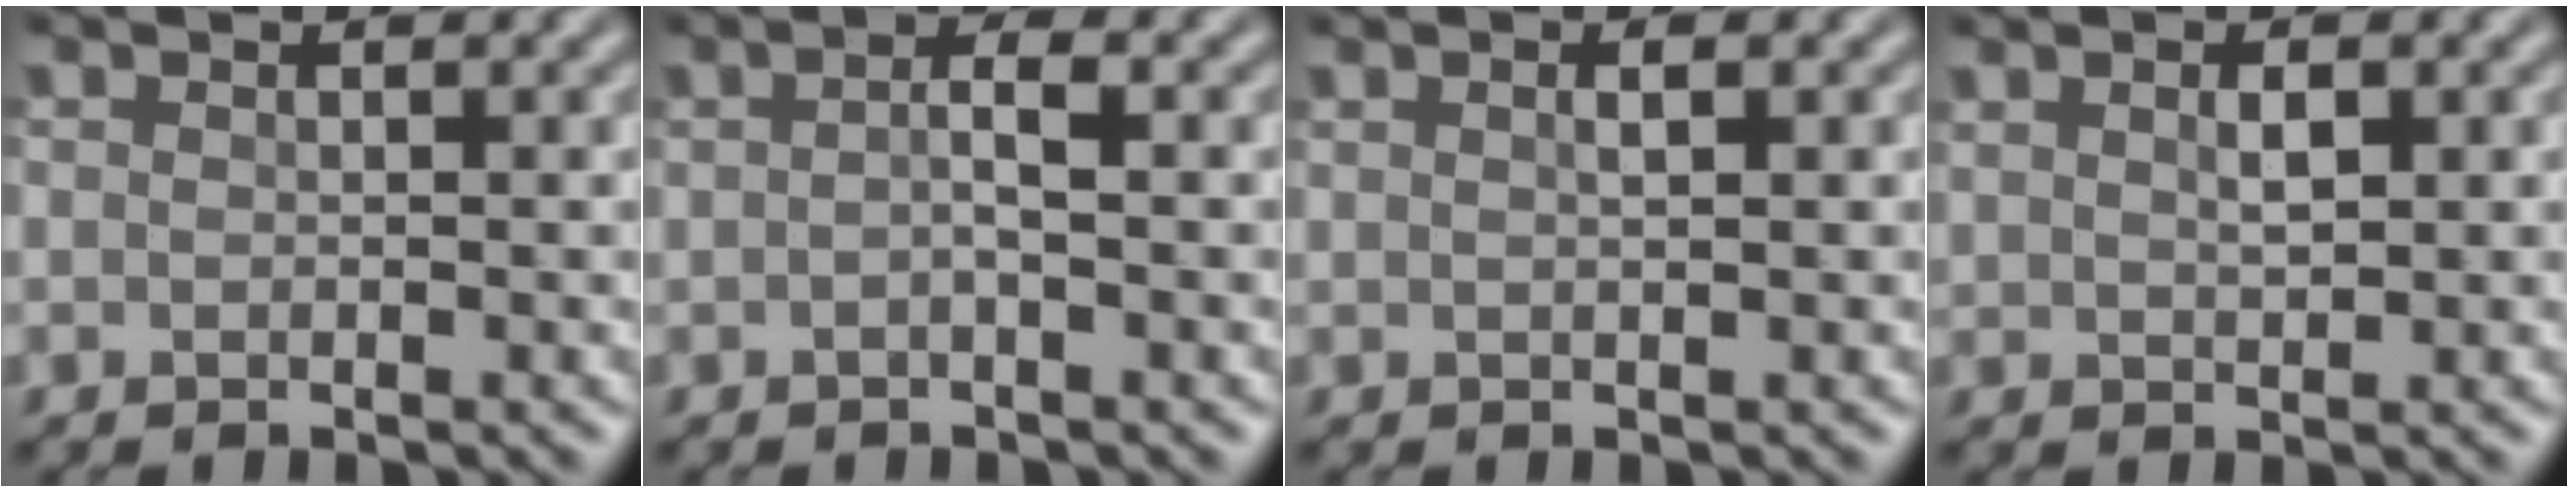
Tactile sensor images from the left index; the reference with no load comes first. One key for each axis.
{"total": 1.8, "fx": -0.2, "fy": 0.4, "fz": 1.7, "tx": -0.036, "ty": 0.005, "tz": -0.007}
{"total": 1.1, "fx": 0.4, "fy": 0.3, "fz": 1.0, "tx": -0.016, "ty": 0.000, "tz": 0.008}
{"total": 1.7, "fx": 0.6, "fy": 0.7, "fz": 1.4, "tx": -0.032, "ty": -0.001, "tz": 0.016}